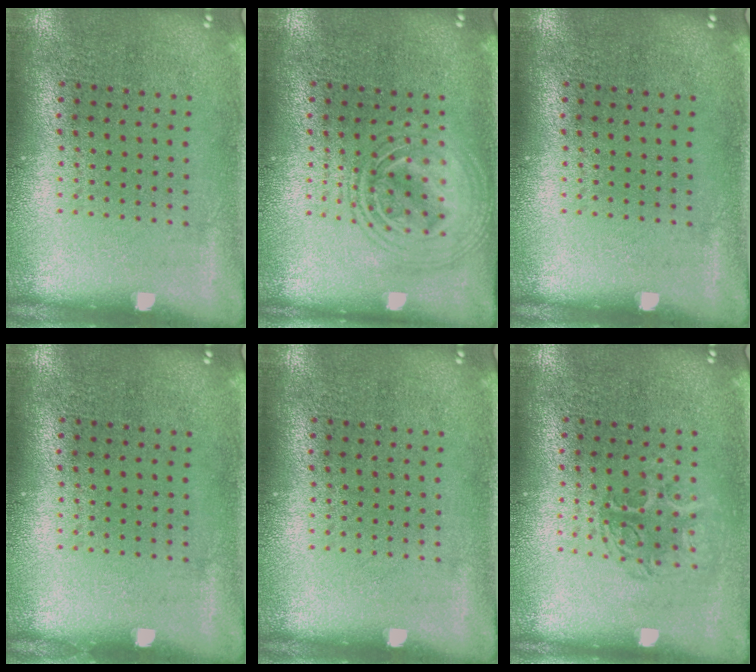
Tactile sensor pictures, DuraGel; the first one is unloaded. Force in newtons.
{"total": 2.8, "press": 2.8, "slide": 0.4}
{"total": 0.0}
{"total": 0.0}
{"total": 0.0}
{"total": 1.3, "press": 1.0, "slide": 0.7}